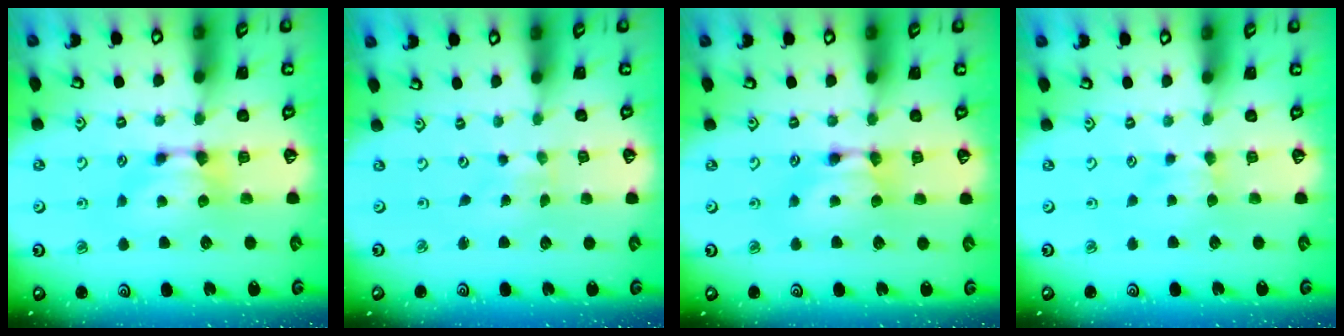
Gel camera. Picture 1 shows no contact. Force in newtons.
{"total": 4.6, "press": 4.5, "slide": 0.2}
{"total": 1.8, "press": 1.8, "slide": 0.1}
{"total": 2.4, "press": 2.3, "slide": 0.6}